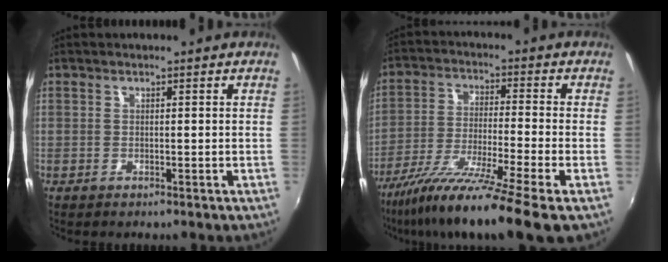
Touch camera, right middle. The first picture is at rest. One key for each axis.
{"total": 15.9, "fx": -11.3, "fy": -0.6, "fz": 11.1, "tx": -0.215, "ty": -0.044, "tz": -0.199}